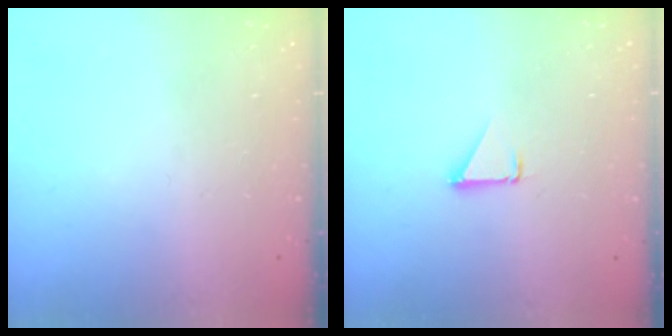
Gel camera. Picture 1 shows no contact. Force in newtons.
{"total": 1.3, "press": 1.3, "slide": 0.1}